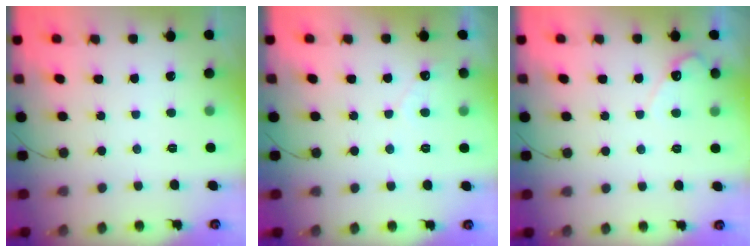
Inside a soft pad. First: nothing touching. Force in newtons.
{"total": 2.5, "press": 2.5, "slide": 0.0}
{"total": 4.2, "press": 4.2, "slide": 0.3}